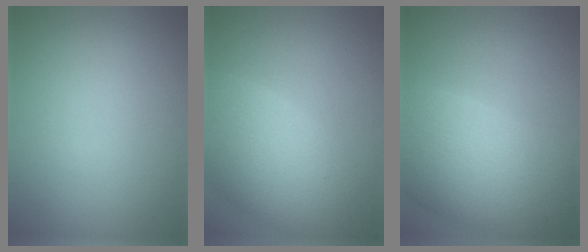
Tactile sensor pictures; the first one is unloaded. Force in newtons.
{"total": 8.4, "press": 8.4, "slide": 0.6}
{"total": 10.0, "press": 10.0, "slide": 0.6}